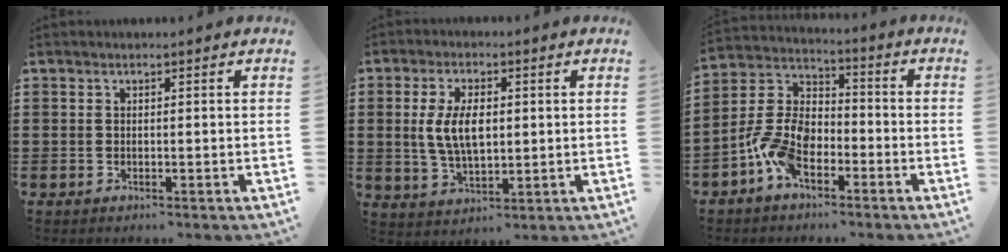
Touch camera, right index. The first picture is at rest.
{"total": 7.1, "force": [0.6, 3.7, 6.1], "torque": [-0.126, 0.004, 0.004]}
{"total": 9.5, "force": [-4.5, 5.1, 6.6], "torque": [-0.175, -0.005, -0.093]}